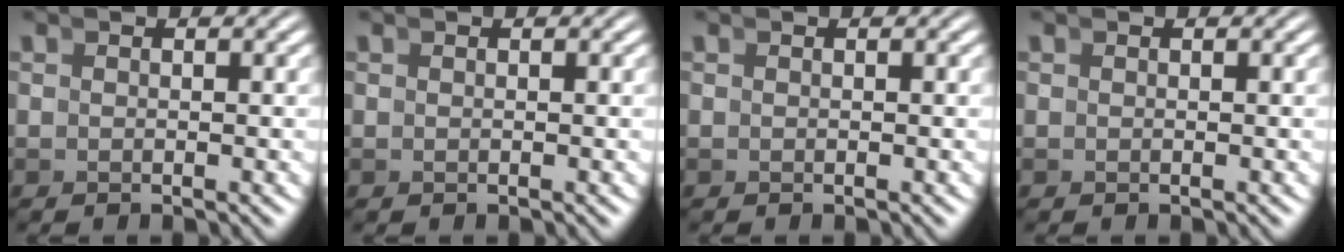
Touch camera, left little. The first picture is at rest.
{"total": 0.0}
{"total": 0.0}
{"total": 0.0}